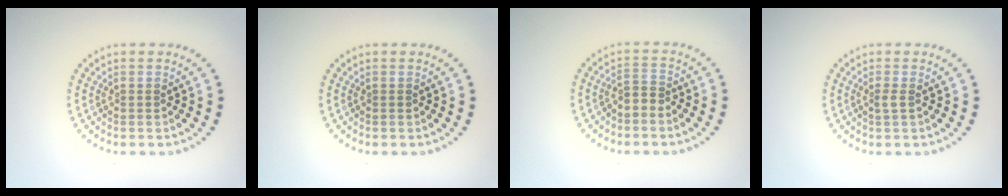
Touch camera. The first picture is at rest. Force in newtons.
{"total": 0.0}
{"total": 1.6, "press": 1.3, "slide": 1.0}
{"total": 0.9, "press": 0.6, "slide": 0.7}